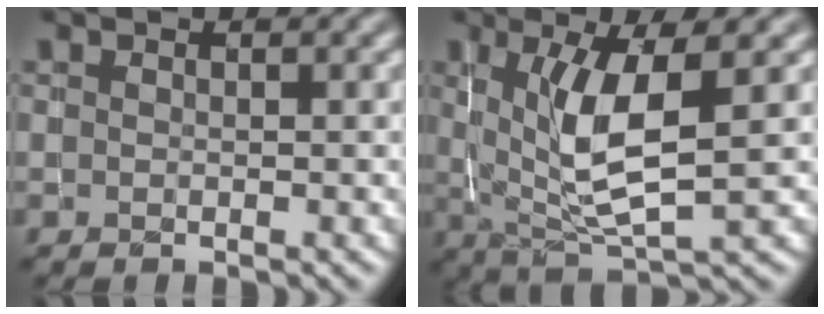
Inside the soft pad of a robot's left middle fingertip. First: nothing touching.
{"total": 6.6, "force": [0.7, 1.7, 6.3], "torque": [-0.123, -0.013, 0.020]}